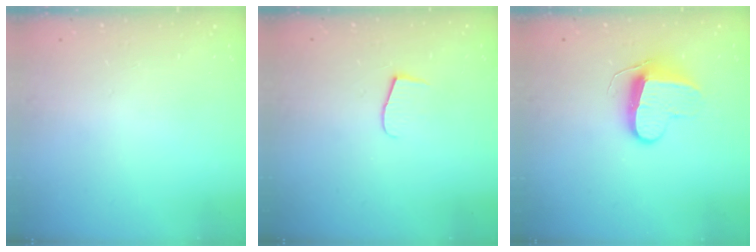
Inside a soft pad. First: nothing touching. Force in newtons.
{"total": 5.5, "press": 5.5, "slide": 0.6}
{"total": 9.6, "press": 9.6, "slide": 0.2}